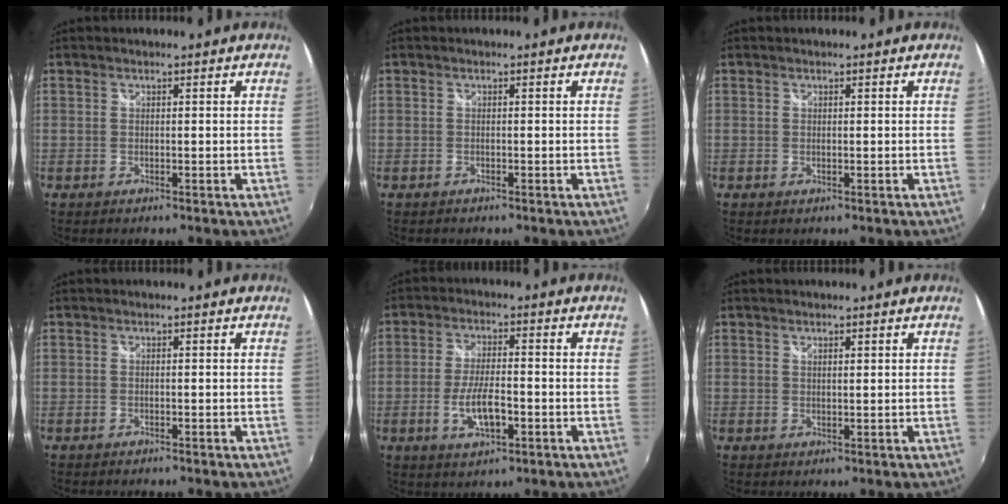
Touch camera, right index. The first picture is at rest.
{"total": 0.5, "force": [-0.5, 0.1, 0.0], "torque": [-0.004, -0.001, -0.010]}
{"total": 0.0}
{"total": 0.8, "force": [-0.8, 0.0, 0.0], "torque": [-0.004, -0.005, -0.014]}
{"total": 7.4, "force": [-2.5, 2.5, 6.4], "torque": [-0.129, -0.007, -0.043]}
{"total": 1.0, "force": [0.7, 0.2, 0.7], "torque": [-0.010, 0.000, 0.012]}